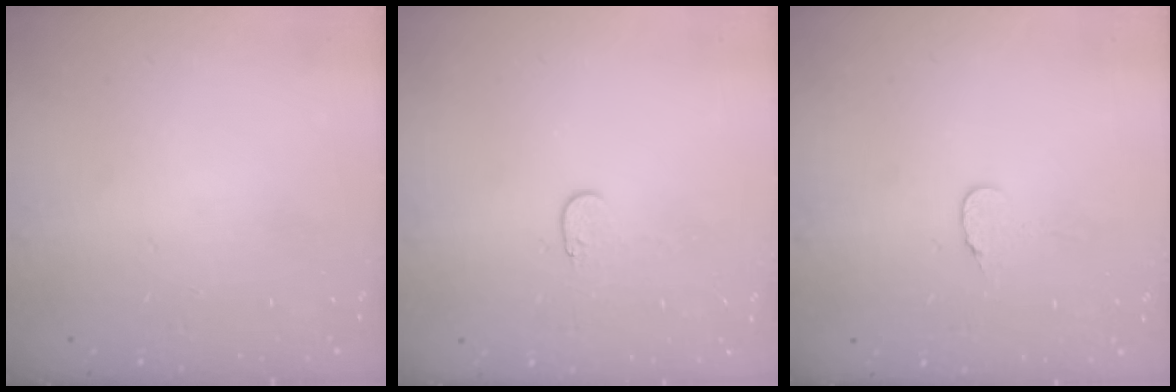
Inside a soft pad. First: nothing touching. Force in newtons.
{"total": 4.5, "press": 4.5, "slide": 0.5}
{"total": 4.5, "press": 4.5, "slide": 0.4}